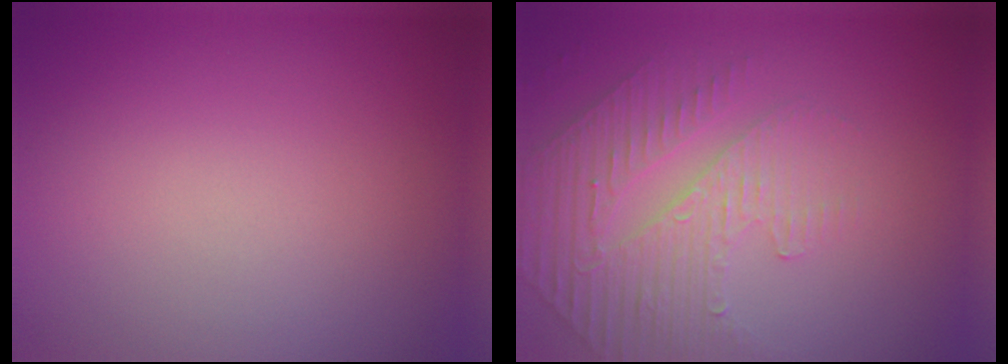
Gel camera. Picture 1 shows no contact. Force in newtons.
{"total": 4.7, "press": 3.4, "slide": 3.3}